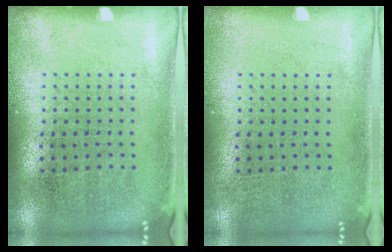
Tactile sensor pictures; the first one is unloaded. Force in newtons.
{"total": 0.0}